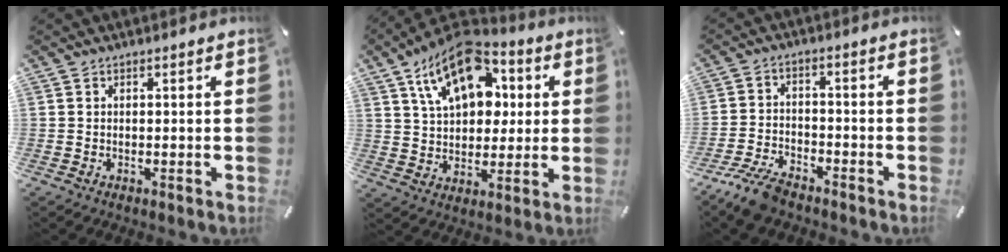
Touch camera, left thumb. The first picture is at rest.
{"total": 18.0, "force": [8.2, 11.3, 11.3], "torque": [-0.191, -0.025, 0.144]}
{"total": 7.5, "force": [-6.1, 2.6, 3.6], "torque": [-0.079, 0.024, -0.117]}